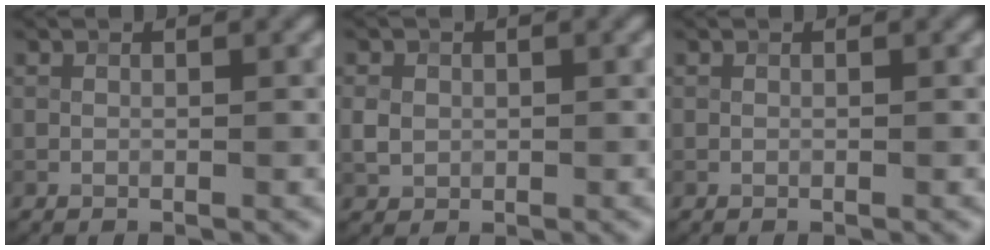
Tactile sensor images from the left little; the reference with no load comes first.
{"total": 1.7, "force": [0.1, 1.5, 0.8], "torque": [-0.015, -0.002, 0.000]}
{"total": 0.0}